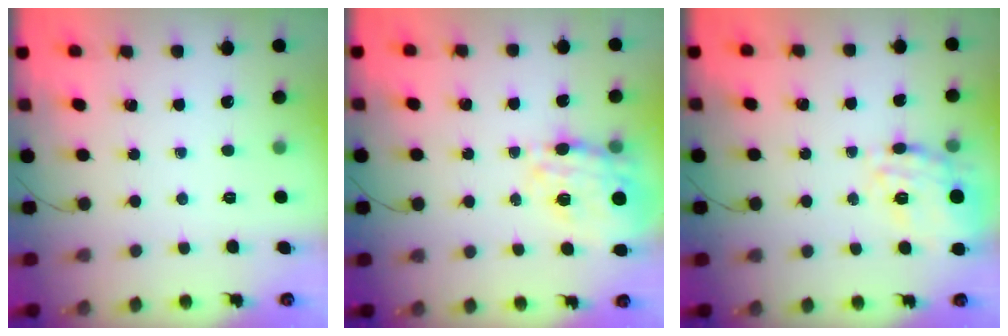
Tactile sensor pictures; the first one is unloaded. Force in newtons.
{"total": 16.6, "press": 16.2, "slide": 3.6}
{"total": 17.9, "press": 17.8, "slide": 1.3}